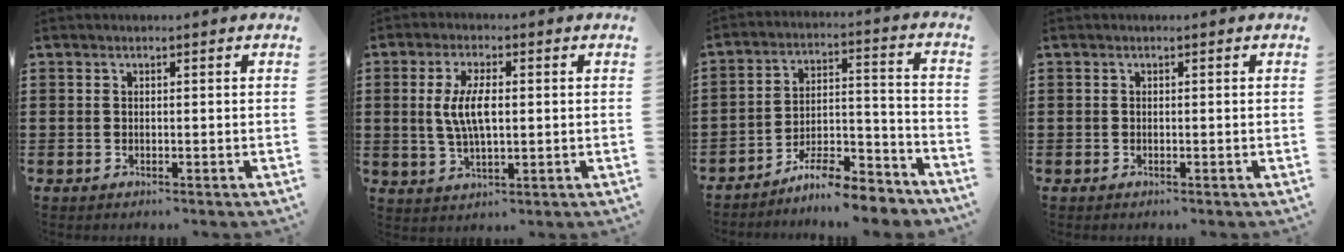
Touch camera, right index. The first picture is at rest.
{"total": 6.4, "force": [0.4, 2.4, 5.8], "torque": [-0.128, 0.004, 0.000]}
{"total": 8.9, "force": [-8.2, 1.2, 3.1], "torque": [-0.043, 0.025, -0.156]}
{"total": 0.0}